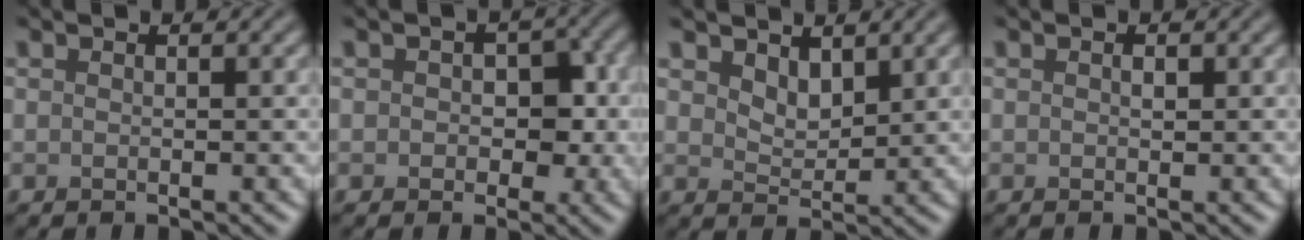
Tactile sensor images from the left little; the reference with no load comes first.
{"total": 3.3, "force": [-0.2, 2.5, 2.1], "torque": [-0.018, -0.003, -0.004]}
{"total": 2.0, "force": [1.5, 1.0, 0.8], "torque": [-0.021, -0.006, 0.030]}
{"total": 0.6, "force": [0.1, 0.3, 0.4], "torque": [-0.007, 0.000, 0.001]}